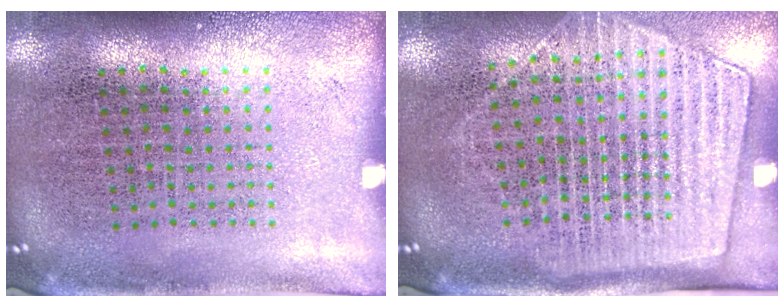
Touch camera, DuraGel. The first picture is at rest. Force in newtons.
{"total": 1.9, "press": 1.6, "slide": 1.0}